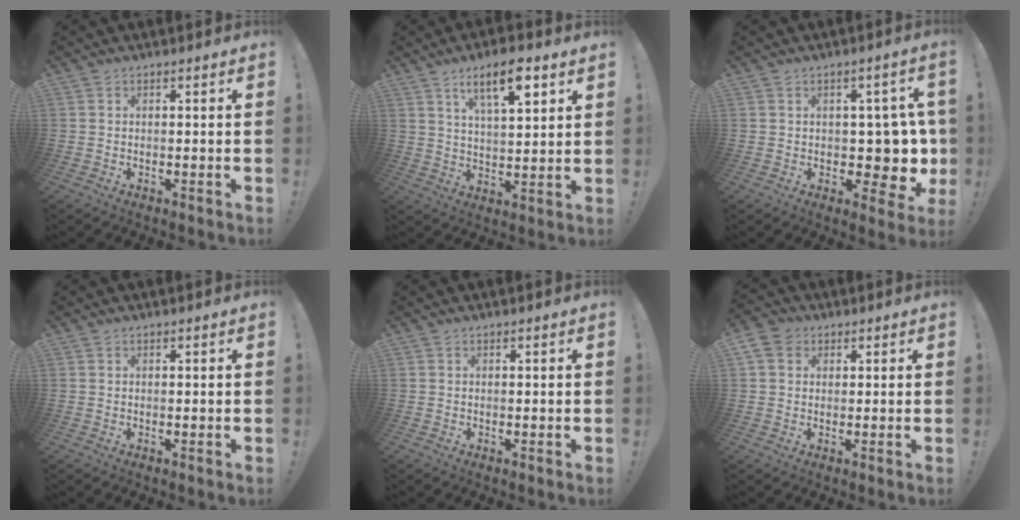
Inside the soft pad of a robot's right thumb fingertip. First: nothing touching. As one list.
[{"total": 11.3, "force": [6.2, 3.5, 8.8], "torque": [-0.142, -0.018, 0.103]}, {"total": 7.1, "force": [0.9, 5.5, 4.4], "torque": [-0.046, -0.012, 0.025]}, {"total": 0.0}, {"total": 0.0}, {"total": 5.9, "force": [2.3, 4.7, 2.6], "torque": [-0.042, 0.000, 0.048]}]